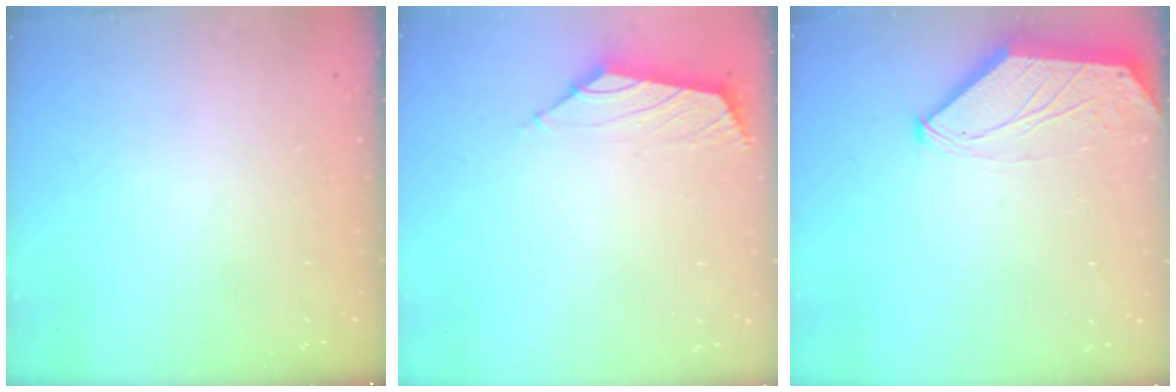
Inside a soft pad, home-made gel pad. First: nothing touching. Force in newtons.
{"total": 1.6, "press": 1.4, "slide": 0.6}
{"total": 0.0}